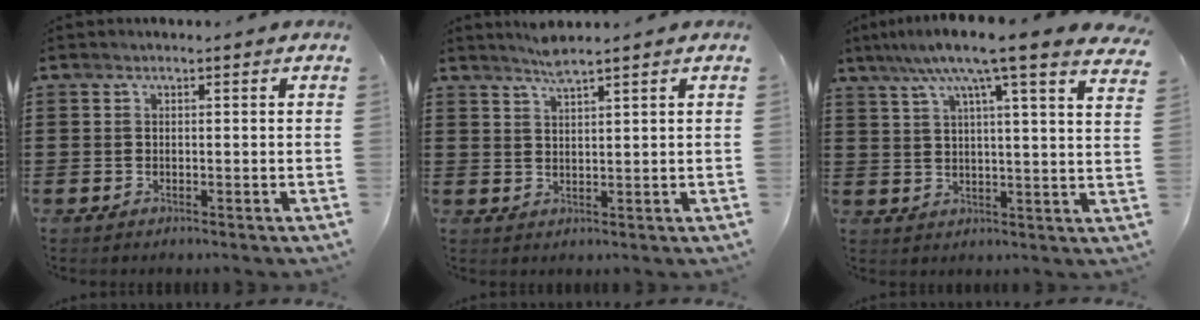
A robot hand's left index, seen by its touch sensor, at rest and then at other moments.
{"total": 2.9, "force": [2.5, -0.1, 1.5], "torque": [-0.033, 0.000, 0.046]}
{"total": 9.2, "force": [6.8, -0.2, 6.3], "torque": [-0.137, -0.027, 0.108]}